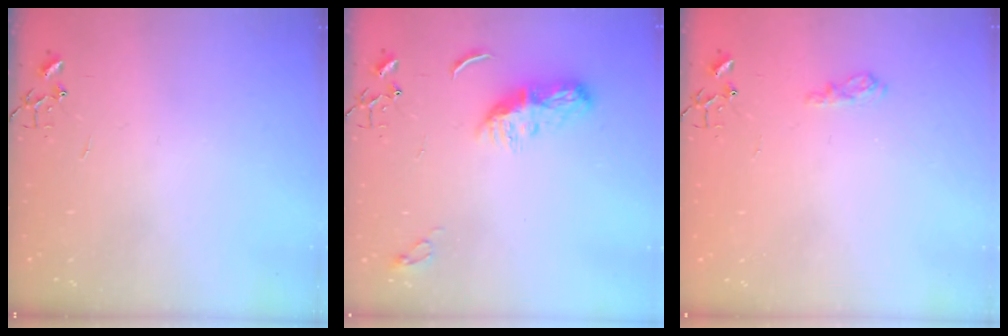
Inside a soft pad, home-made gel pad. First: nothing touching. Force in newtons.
{"total": 8.7, "press": 8.7, "slide": 0.3}
{"total": 9.8, "press": 9.7, "slide": 1.0}